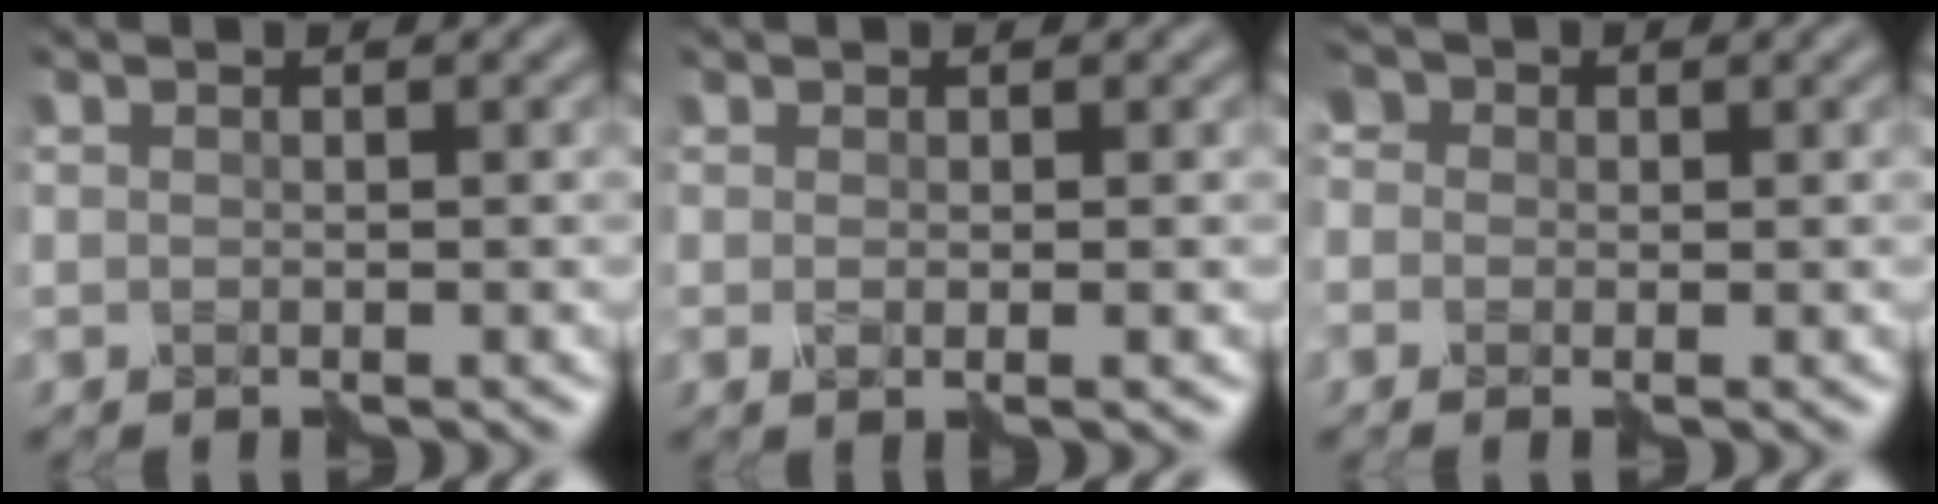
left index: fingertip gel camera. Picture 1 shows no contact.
{"total": 0.6, "force": [-0.2, -0.2, 0.6], "torque": [-0.009, -0.001, -0.002]}
{"total": 4.0, "force": [1.0, 3.1, 2.3], "torque": [-0.064, 0.011, -0.002]}